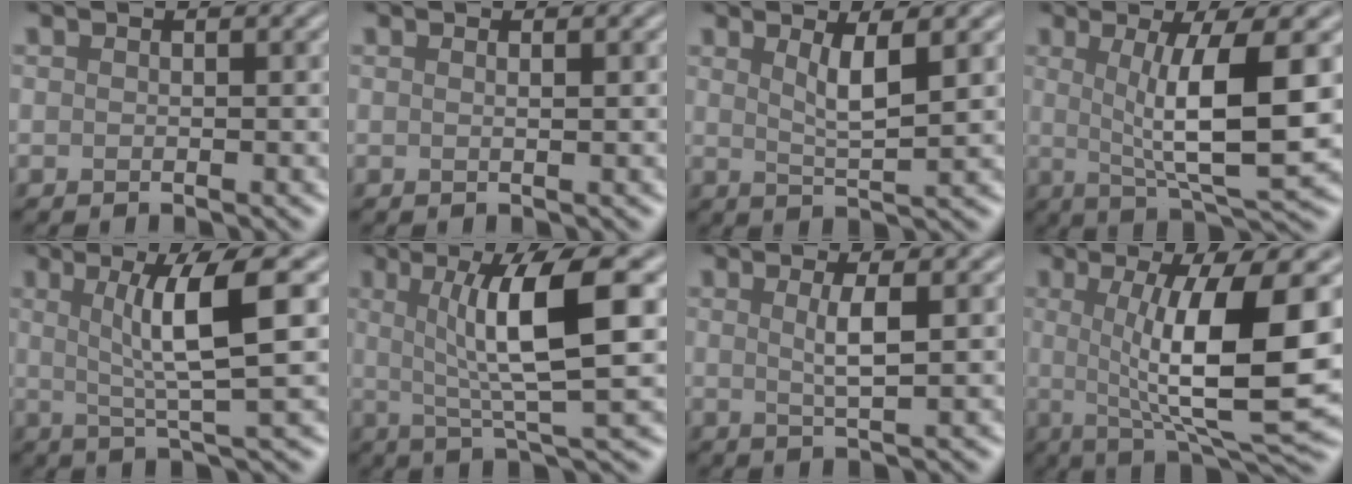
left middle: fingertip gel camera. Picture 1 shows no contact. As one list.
[{"total": 0.8, "force": [0.3, 0.3, 0.7], "torque": [-0.003, 0.002, 0.000]}, {"total": 3.2, "force": [1.3, 0.7, 2.9], "torque": [-0.046, -0.004, 0.023]}, {"total": 8.0, "force": [0.9, 1.7, 7.8], "torque": [-0.116, -0.008, 0.021]}, {"total": 6.4, "force": [1.5, 1.0, 6.2], "torque": [-0.099, 0.005, 0.029]}, {"total": 8.2, "force": [1.8, 1.6, 7.9], "torque": [-0.116, 0.002, 0.030]}, {"total": 2.5, "force": [0.6, 0.5, 2.3], "torque": [-0.041, -0.001, 0.009]}, {"total": 11.0, "force": [0.7, 2.5, 10.7], "torque": [-0.152, -0.010, 0.016]}]